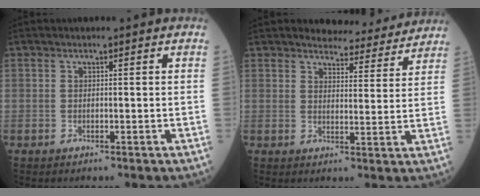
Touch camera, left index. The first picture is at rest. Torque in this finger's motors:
{"motor_torque": [1.03, -1.10, 0.57, 0.05]}